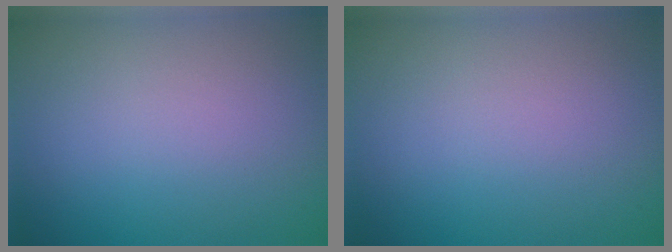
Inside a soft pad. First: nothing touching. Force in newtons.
{"total": 0.0}